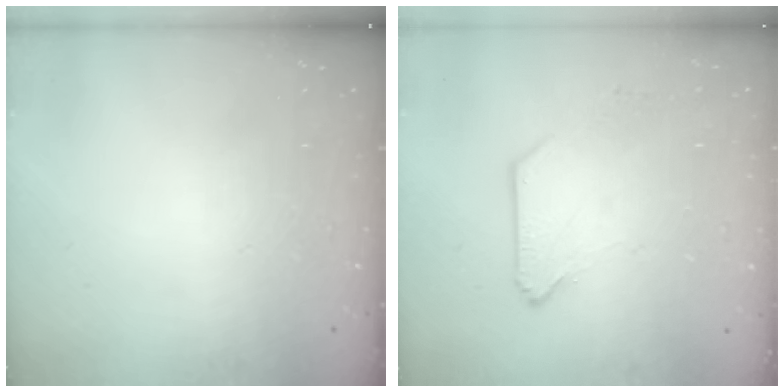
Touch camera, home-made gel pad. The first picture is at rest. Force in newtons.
{"total": 0.8, "press": 0.7, "slide": 0.3}